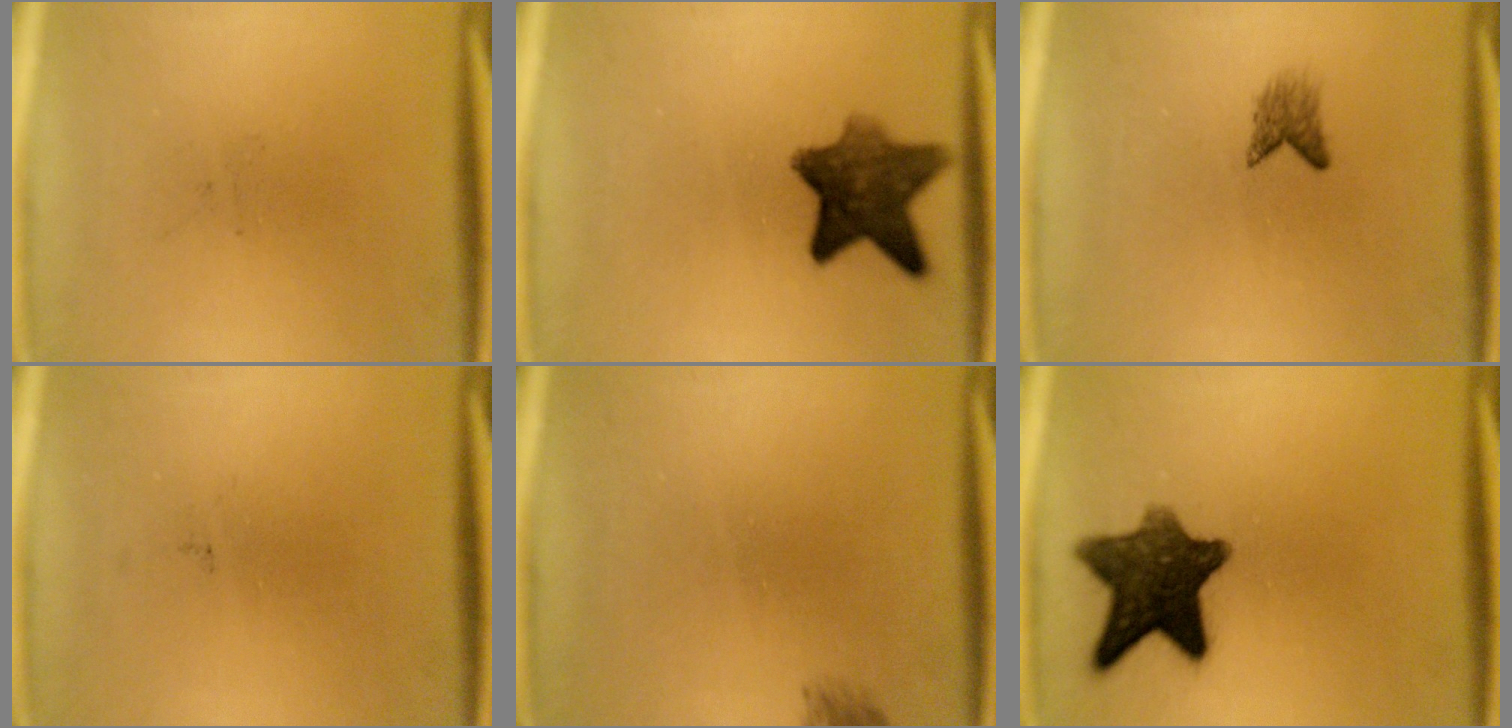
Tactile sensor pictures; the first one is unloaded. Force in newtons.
{"total": 9.2}
{"total": 1.9}
{"total": 0.0}
{"total": 1.2}
{"total": 11.3}